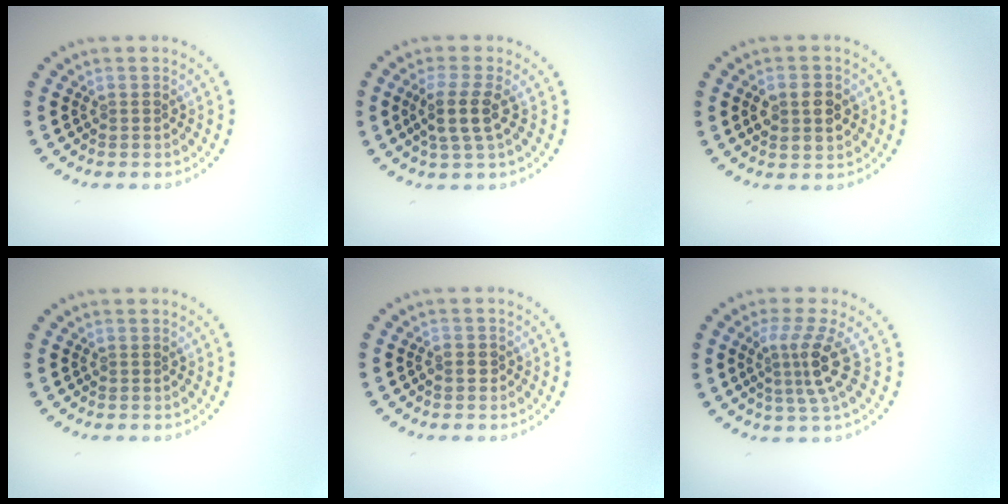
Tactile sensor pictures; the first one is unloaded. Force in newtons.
{"total": 2.9, "press": 2.4, "slide": 1.6}
{"total": 3.8, "press": 3.8, "slide": 0.1}
{"total": 0.0}
{"total": 0.9, "press": 0.8, "slide": 0.4}
{"total": 3.7, "press": 2.5, "slide": 2.8}